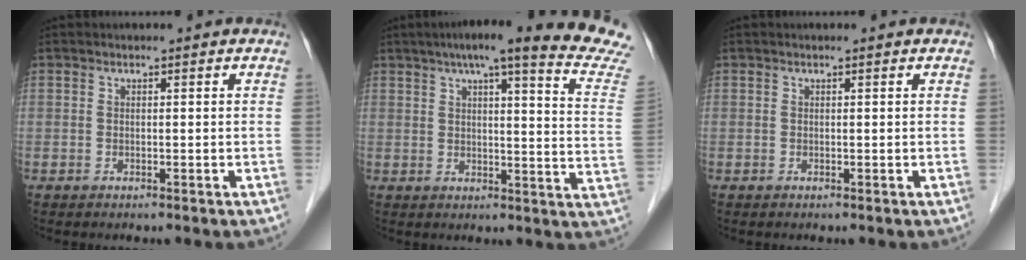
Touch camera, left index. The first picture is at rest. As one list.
[{"total": 21.5, "force": [18.7, -0.5, 10.7], "torque": [-0.138, -0.053, 0.212]}, {"total": 0.0}]